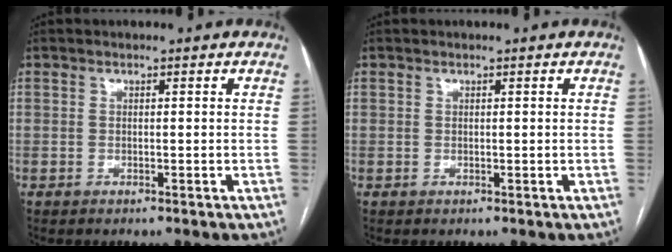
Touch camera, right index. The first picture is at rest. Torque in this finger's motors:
{"motor_torque": [0.00, 0.00, 0.00, 0.00]}